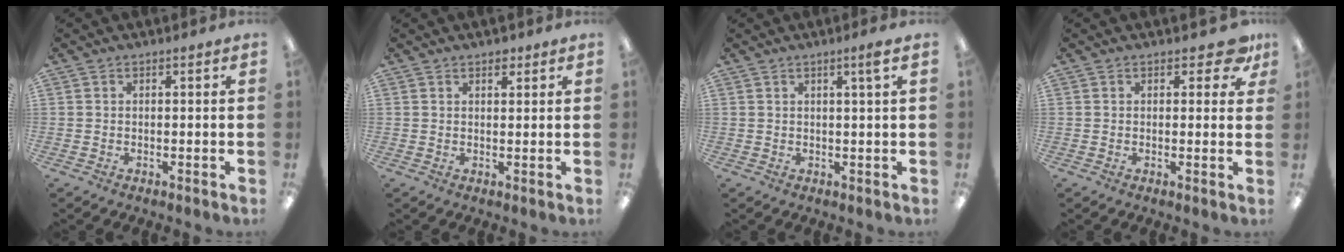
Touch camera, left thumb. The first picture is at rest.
{"total": 2.1, "force": [1.6, 0.9, 0.9], "torque": [-0.002, -0.007, 0.027]}
{"total": 2.5, "force": [1.4, -0.1, 2.1], "torque": [-0.043, -0.001, 0.022]}
{"total": 4.8, "force": [2.5, 2.6, 3.2], "torque": [-0.035, -0.004, 0.042]}